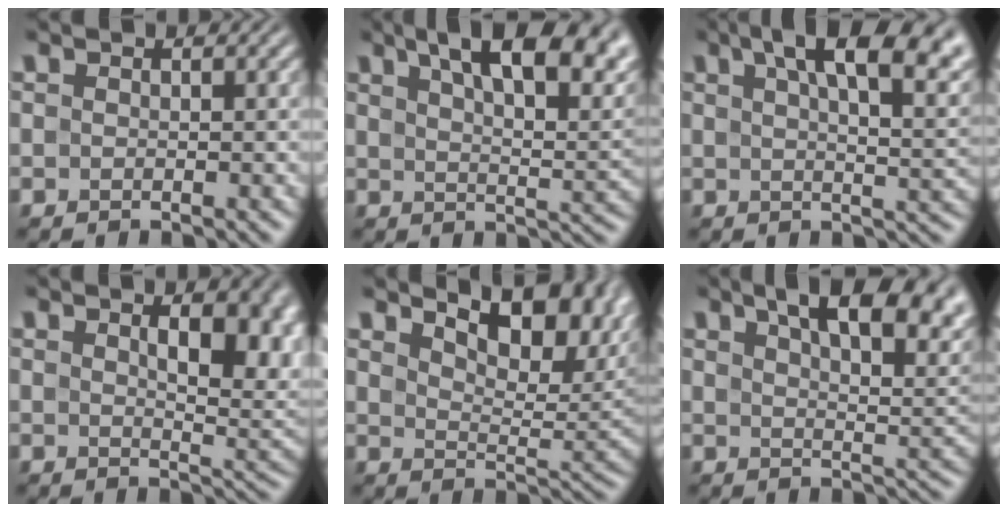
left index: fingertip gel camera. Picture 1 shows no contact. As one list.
[{"total": 12.5, "force": [7.3, 4.5, 9.1], "torque": [-0.111, 0.019, 0.105]}, {"total": 12.6, "force": [6.5, 4.8, 9.7], "torque": [-0.110, 0.026, 0.084]}, {"total": 6.8, "force": [1.9, 3.0, 5.8], "torque": [-0.077, -0.006, 0.039]}, {"total": 9.1, "force": [4.7, 3.8, 6.8], "torque": [-0.100, 0.003, 0.073]}, {"total": 11.4, "force": [6.4, 4.0, 8.4], "torque": [-0.099, 0.018, 0.092]}]